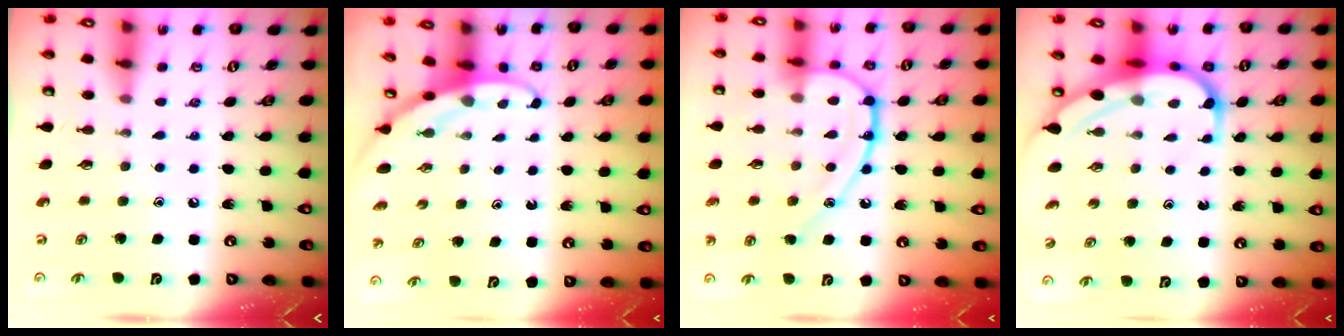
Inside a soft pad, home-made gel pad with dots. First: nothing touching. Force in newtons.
{"total": 3.1, "press": 3.1, "slide": 0.1}
{"total": 15.2, "press": 15.1, "slide": 1.1}
{"total": 8.6, "press": 8.5, "slide": 0.9}